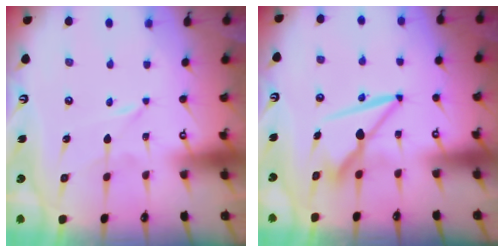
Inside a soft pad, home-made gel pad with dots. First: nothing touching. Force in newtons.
{"total": 8.1, "press": 8.0, "slide": 1.2}